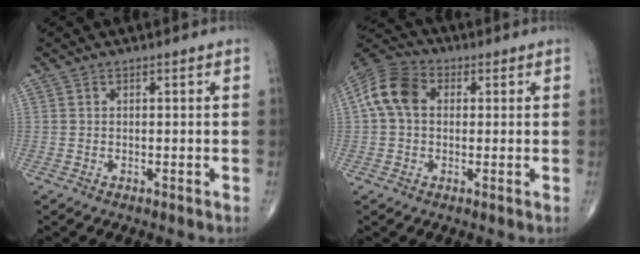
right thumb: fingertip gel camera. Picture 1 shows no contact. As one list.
[{"total": 9.2, "force": [1.3, 6.7, 6.2], "torque": [-0.121, 0.028, 0.014]}]